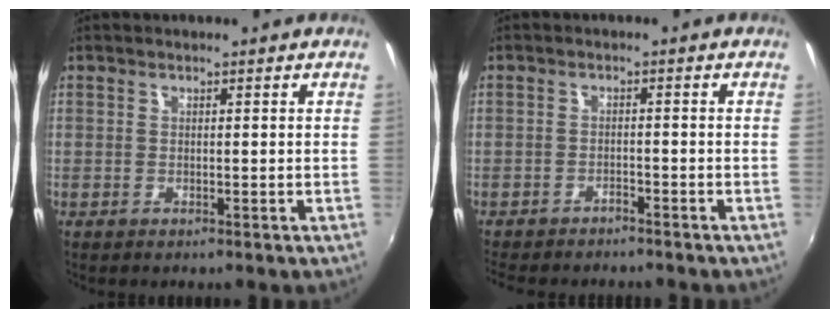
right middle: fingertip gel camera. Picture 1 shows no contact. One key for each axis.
{"total": 4.9, "fx": -4.5, "fy": 1.1, "fz": 1.5, "tx": -0.046, "ty": -0.016, "tz": -0.071}